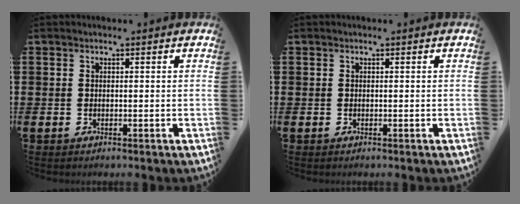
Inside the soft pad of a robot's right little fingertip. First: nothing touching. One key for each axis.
{"total": 0.0}